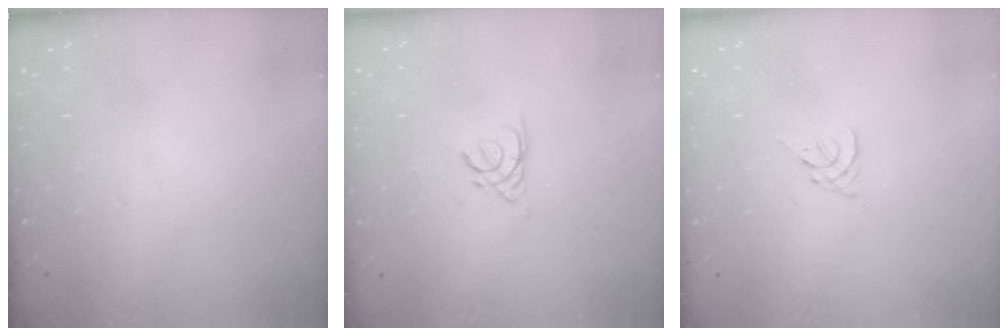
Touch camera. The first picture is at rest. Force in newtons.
{"total": 2.2, "press": 2.2, "slide": 0.4}
{"total": 1.8, "press": 1.7, "slide": 0.5}